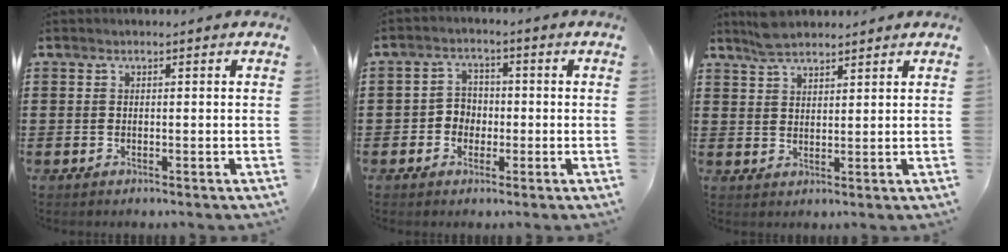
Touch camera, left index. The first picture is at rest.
{"total": 3.2, "force": [-1.1, 2.8, 1.0], "torque": [-0.030, 0.008, -0.027]}
{"total": 4.0, "force": [3.7, 1.1, 1.1], "torque": [-0.031, -0.002, 0.070]}